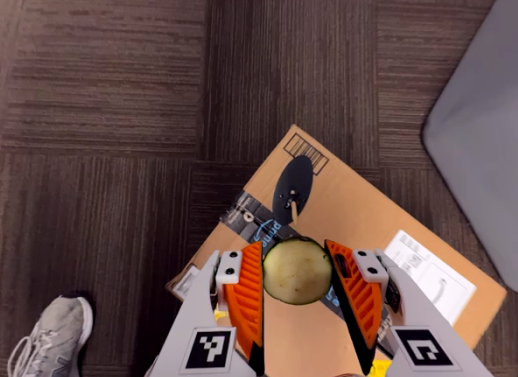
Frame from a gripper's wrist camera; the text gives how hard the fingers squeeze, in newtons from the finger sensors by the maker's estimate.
{"total": 7.1, "left": 7.3, "right": 6.9}